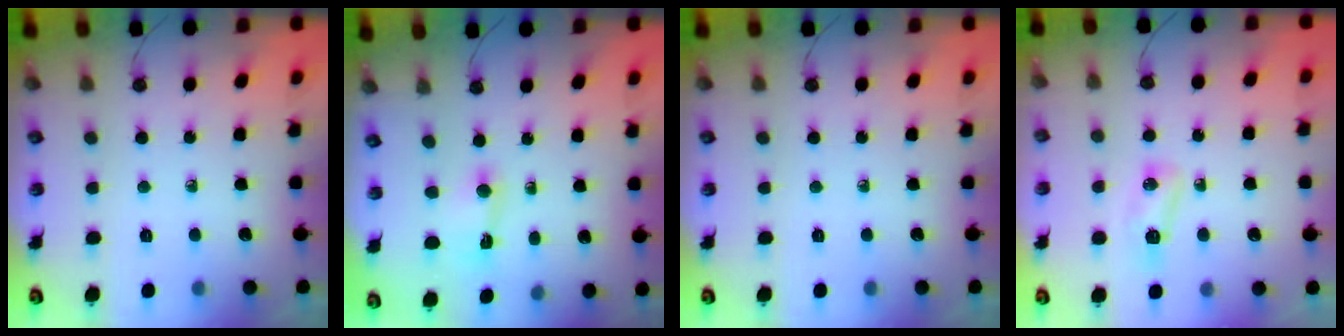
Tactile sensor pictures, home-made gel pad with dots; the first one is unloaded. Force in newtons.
{"total": 1.9, "press": 1.9, "slide": 0.4}
{"total": 0.0}
{"total": 5.5, "press": 5.5, "slide": 0.5}